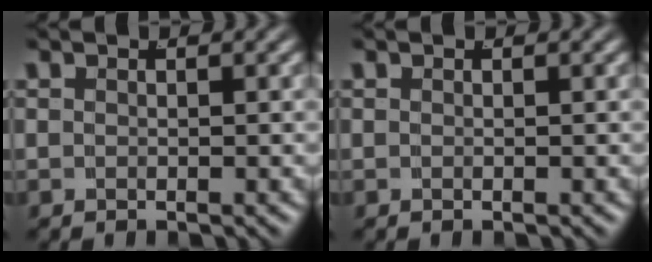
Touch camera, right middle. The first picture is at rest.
{"total": 0.0}